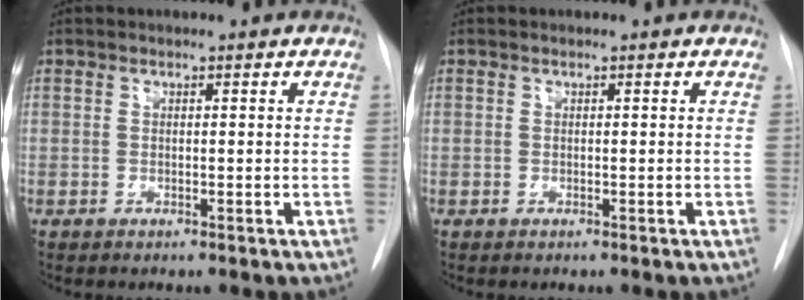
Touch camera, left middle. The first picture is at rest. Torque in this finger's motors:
{"motor_torque": [0.51, -0.67, -0.03, -0.01]}